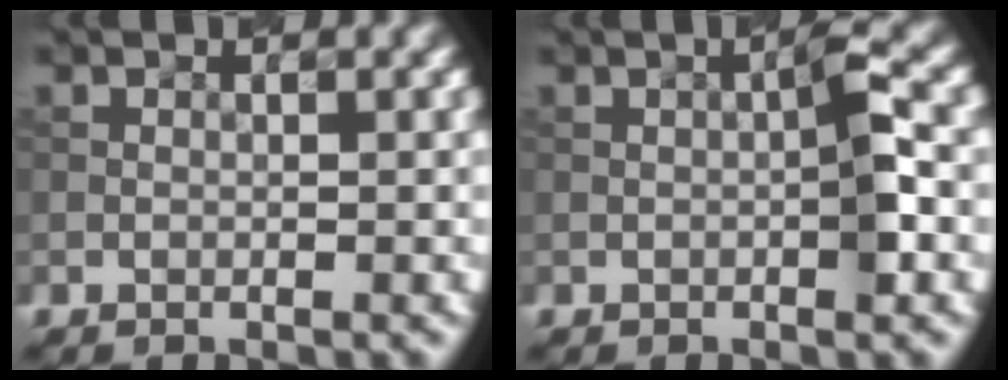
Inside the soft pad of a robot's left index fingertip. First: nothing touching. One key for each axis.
{"total": 2.9, "fx": -0.3, "fy": 0.2, "fz": 2.8, "tx": -0.044, "ty": 0.007, "tz": -0.007}